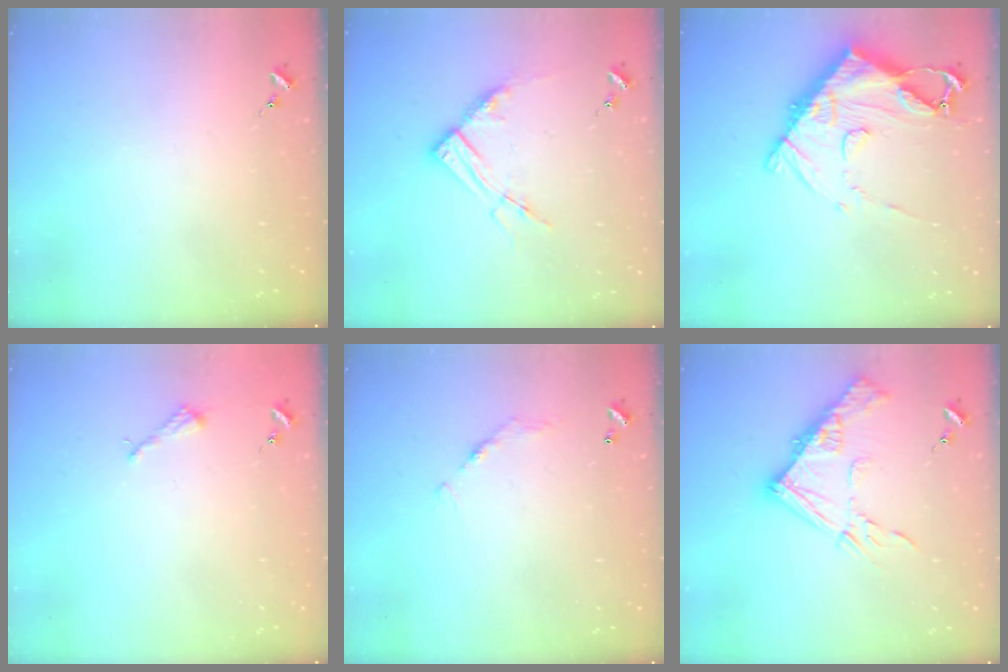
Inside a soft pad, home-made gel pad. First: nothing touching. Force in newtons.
{"total": 10.3, "press": 10.2, "slide": 1.0}
{"total": 15.2, "press": 15.1, "slide": 1.6}
{"total": 2.6, "press": 2.6, "slide": 0.3}
{"total": 6.8, "press": 6.8, "slide": 0.5}
{"total": 14.5, "press": 14.4, "slide": 1.6}